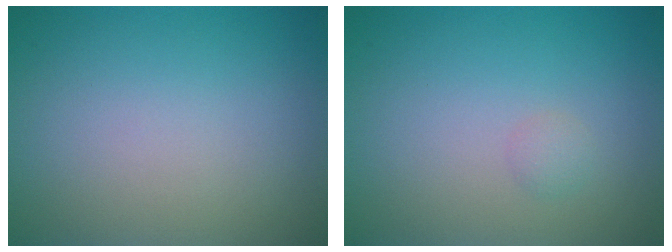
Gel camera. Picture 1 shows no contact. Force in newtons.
{"total": 0.8, "press": 0.8, "slide": 0.0}